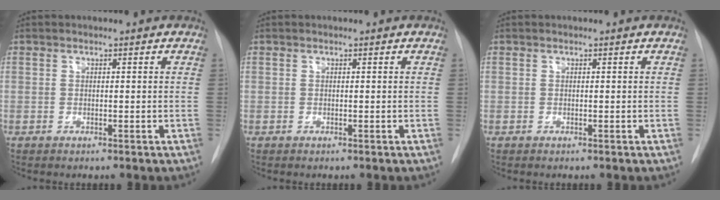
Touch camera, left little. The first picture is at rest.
{"total": 0.0}
{"total": 0.0}